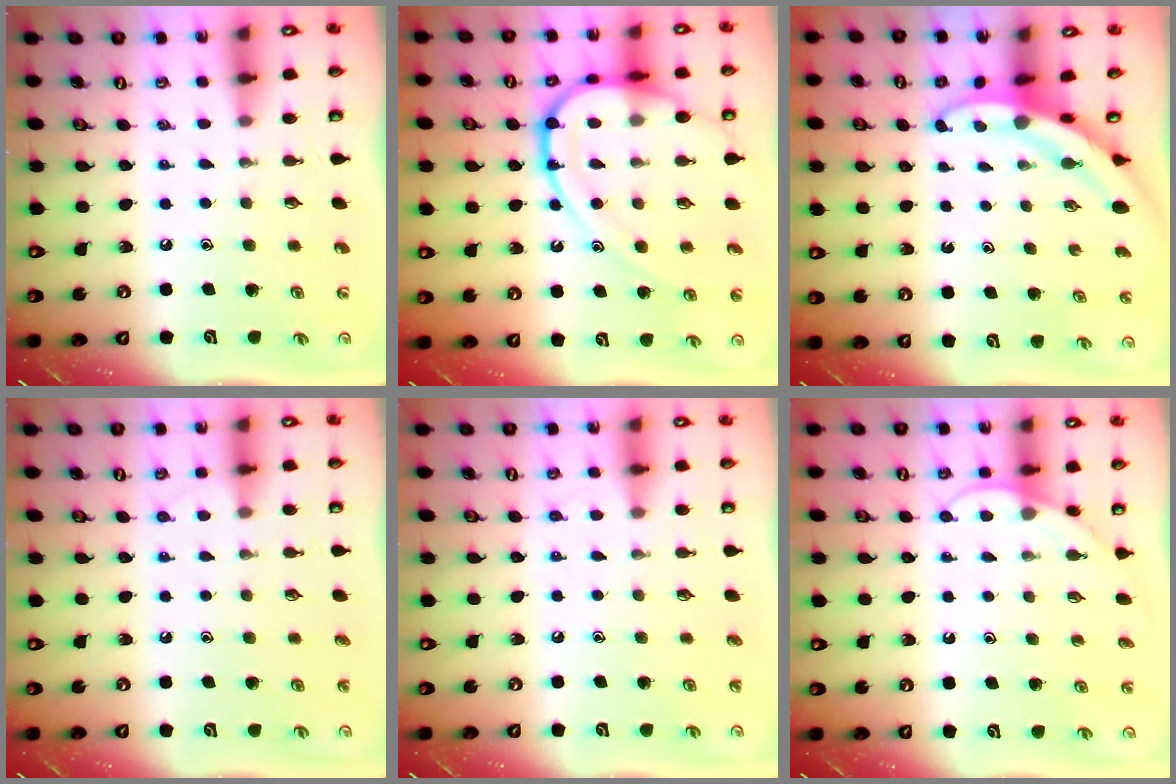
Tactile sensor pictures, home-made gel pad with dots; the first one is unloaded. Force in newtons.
{"total": 16.7, "press": 16.6, "slide": 1.4}
{"total": 3.3, "press": 3.3, "slide": 0.2}
{"total": 4.2, "press": 4.2, "slide": 0.4}
{"total": 4.1, "press": 4.1, "slide": 0.4}
{"total": 6.5, "press": 6.5, "slide": 0.5}